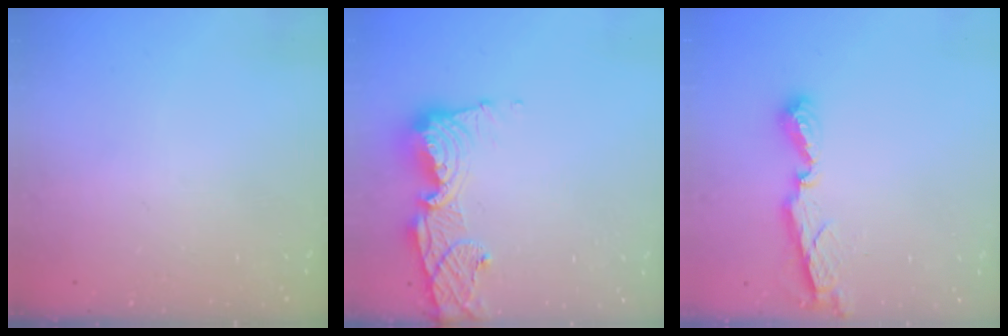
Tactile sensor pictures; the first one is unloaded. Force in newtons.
{"total": 13.3, "press": 13.2, "slide": 1.6}
{"total": 7.8, "press": 7.8, "slide": 0.5}